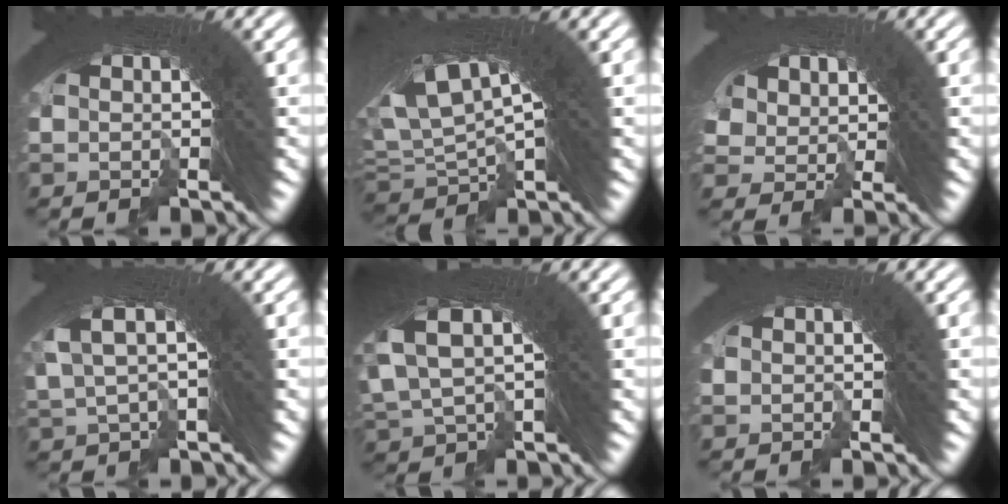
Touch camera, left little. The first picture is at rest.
{"total": 12.1, "force": [1.3, 7.8, 9.2], "torque": [-0.197, -0.002, 0.024]}
{"total": 4.8, "force": [-2.4, 3.9, 1.2], "torque": [-0.079, -0.036, -0.024]}
{"total": 6.9, "force": [1.1, 5.0, 4.7], "torque": [-0.100, 0.019, -0.001]}
{"total": 10.1, "force": [1.7, 7.0, 7.0], "torque": [-0.159, 0.013, 0.014]}
{"total": 0.9, "force": [-0.3, -0.3, -0.7], "torque": [0.009, -0.004, -0.003]}